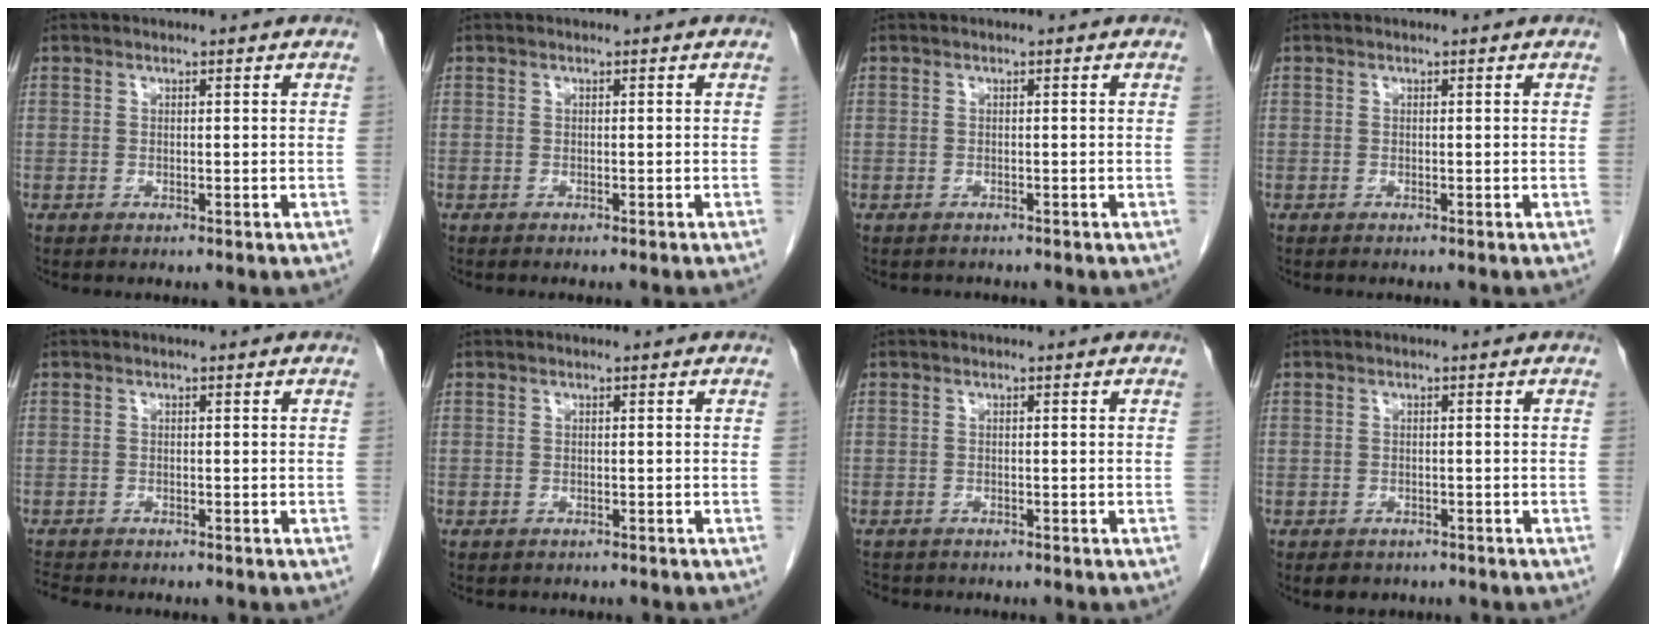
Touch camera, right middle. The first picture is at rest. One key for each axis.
{"total": 0.9, "fx": -0.8, "fy": -0.2, "fz": 0.4, "tx": 0.000, "ty": 0.004, "tz": -0.012}
{"total": 1.3, "fx": -1.2, "fy": 0.6, "fz": 0.0, "tx": -0.011, "ty": -0.003, "tz": -0.018}
{"total": 0.0}
{"total": 2.4, "fx": -2.3, "fy": 0.2, "fz": 0.5, "tx": -0.014, "ty": -0.012, "tz": -0.038}
{"total": 1.7, "fx": -1.5, "fy": 0.6, "fz": 0.4, "tx": -0.015, "ty": -0.004, "tz": -0.018}
{"total": 2.7, "fx": -2.4, "fy": 1.0, "fz": 0.5, "tx": -0.011, "ty": -0.007, "tz": -0.036}
{"total": 3.5, "fx": -2.8, "fy": 2.0, "fz": 1.0, "tx": -0.012, "ty": 0.000, "tz": -0.031}